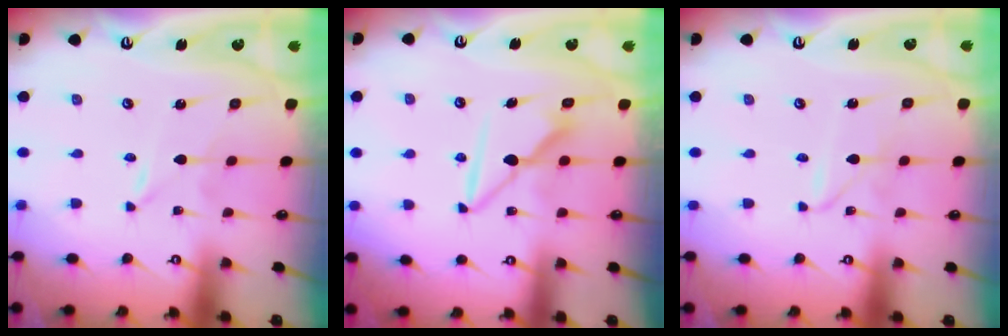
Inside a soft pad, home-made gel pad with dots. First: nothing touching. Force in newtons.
{"total": 9.8, "press": 9.8, "slide": 0.5}
{"total": 2.1, "press": 2.1, "slide": 0.2}